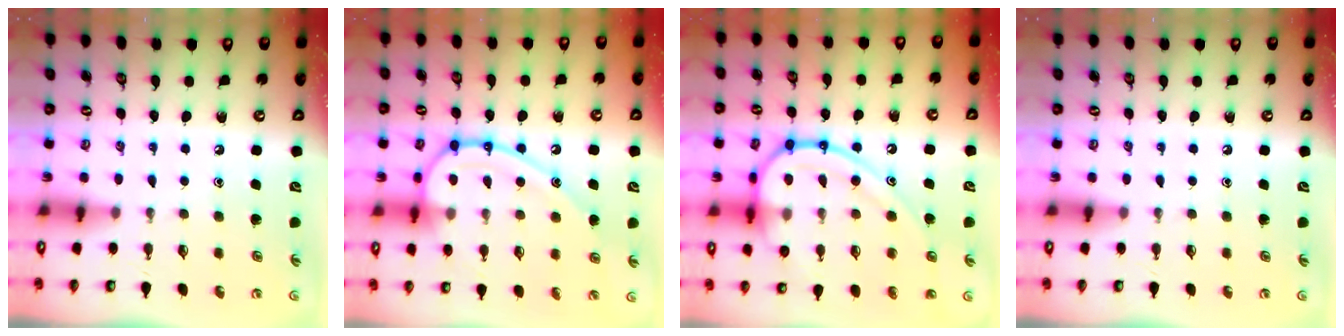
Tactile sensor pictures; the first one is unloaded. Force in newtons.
{"total": 16.4, "press": 16.3, "slide": 1.7}
{"total": 18.6, "press": 18.6, "slide": 1.2}
{"total": 0.0}